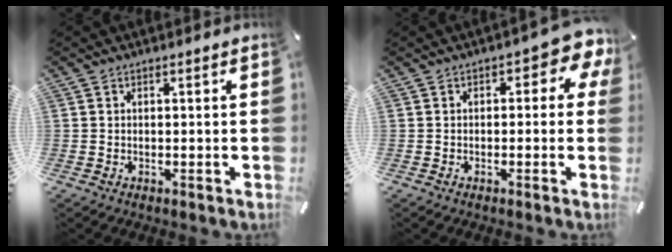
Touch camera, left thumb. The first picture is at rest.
{"total": 5.7, "force": [1.2, 2.9, 4.7], "torque": [-0.059, 0.000, 0.015]}